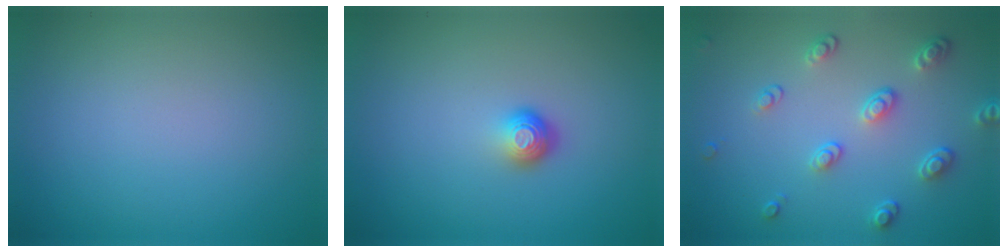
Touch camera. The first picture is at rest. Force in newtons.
{"total": 1.8, "press": 1.1, "slide": 1.4}
{"total": 3.3, "press": 2.8, "slide": 1.7}